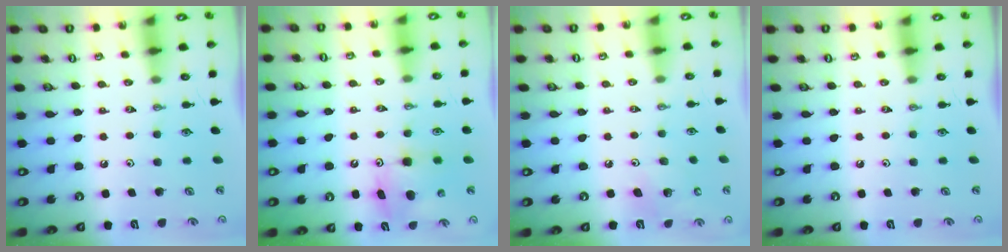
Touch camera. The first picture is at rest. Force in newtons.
{"total": 8.0, "press": 7.9, "slide": 0.4}
{"total": 7.5, "press": 7.3, "slide": 1.9}
{"total": 0.0}